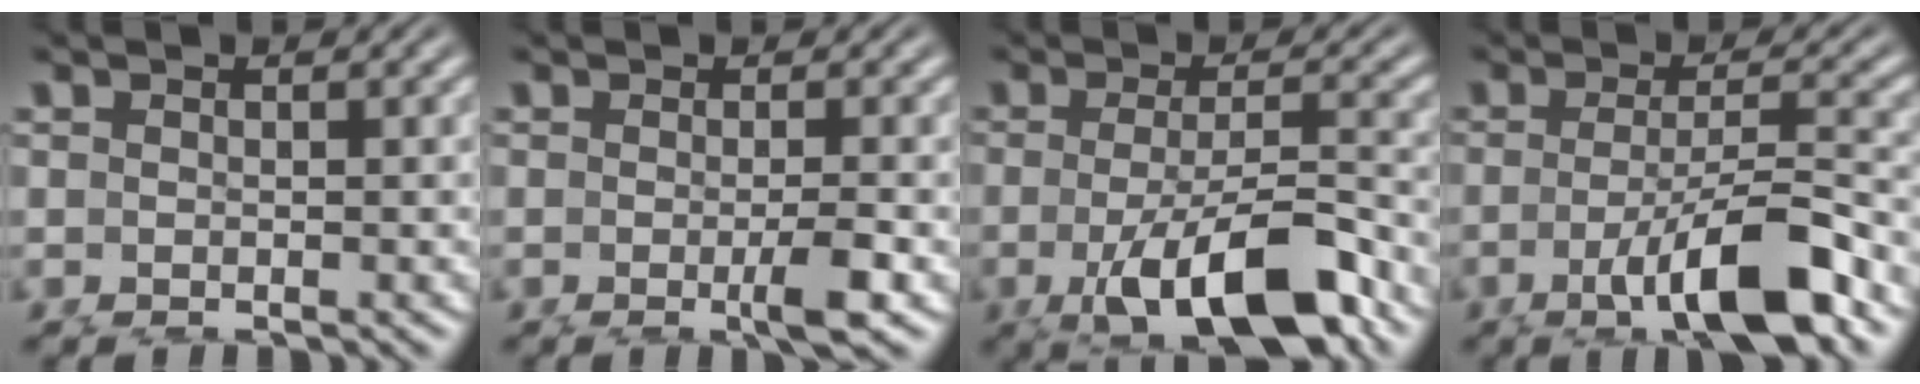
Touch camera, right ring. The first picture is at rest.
{"total": 1.9, "force": [-0.5, -0.4, 1.8], "torque": [-0.026, -0.001, -0.008]}
{"total": 6.8, "force": [-3.7, 2.0, 5.4], "torque": [-0.092, -0.029, -0.038]}
{"total": 6.1, "force": [-2.8, 1.6, 5.2], "torque": [-0.091, -0.024, -0.032]}